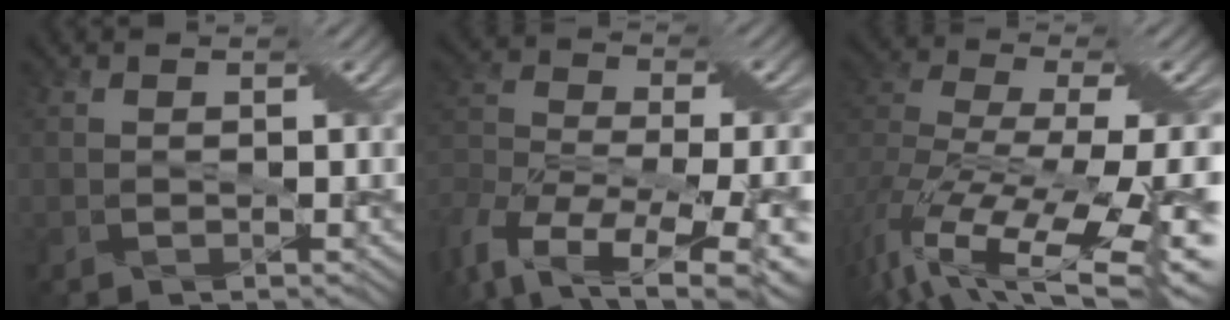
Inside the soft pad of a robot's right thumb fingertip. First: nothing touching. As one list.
[{"total": 13.6, "force": [-6.3, 7.2, 9.6], "torque": [-0.235, -0.009, -0.076]}, {"total": 15.4, "force": [-7.8, 6.1, 11.9], "torque": [-0.270, -0.016, -0.115]}]